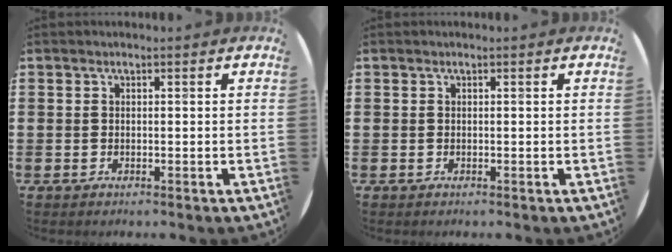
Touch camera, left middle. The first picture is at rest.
{"total": 0.0}